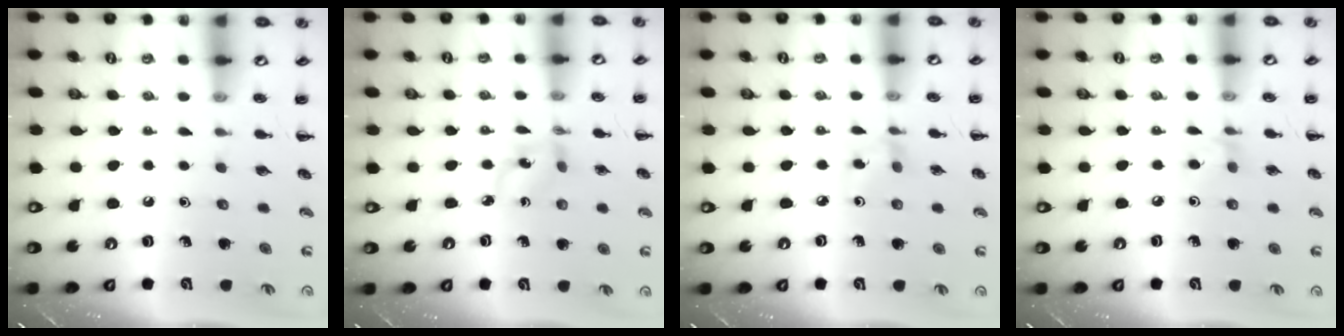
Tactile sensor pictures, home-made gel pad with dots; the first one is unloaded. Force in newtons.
{"total": 1.8, "press": 1.7, "slide": 0.5}
{"total": 2.9, "press": 2.8, "slide": 0.7}
{"total": 4.7, "press": 4.5, "slide": 1.5}